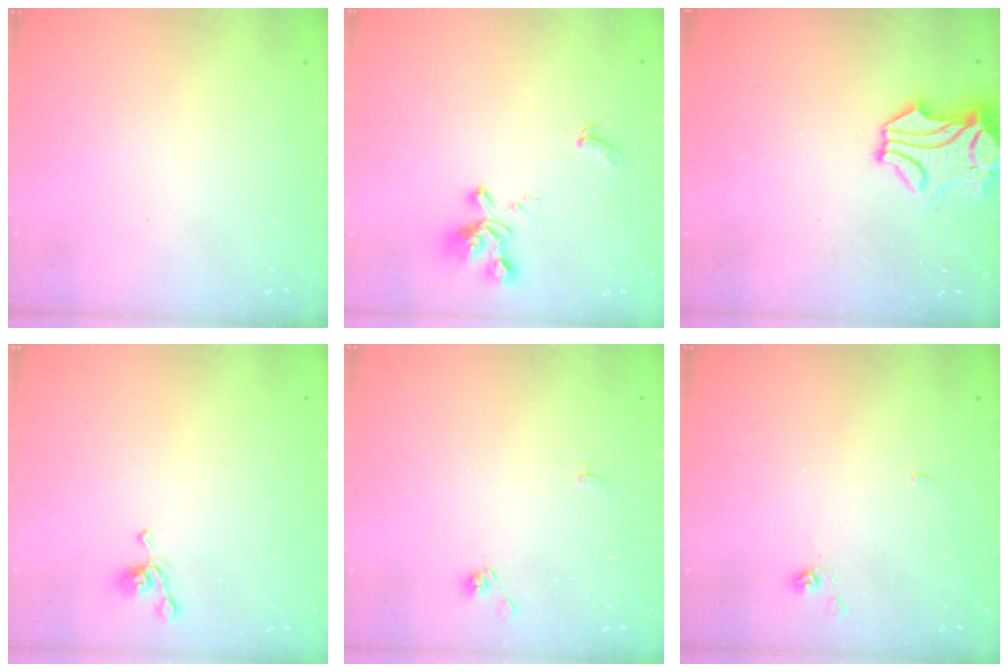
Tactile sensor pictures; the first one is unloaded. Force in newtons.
{"total": 5.1, "press": 5.0, "slide": 0.9}
{"total": 1.4, "press": 0.7, "slide": 1.3}
{"total": 4.9, "press": 4.8, "slide": 0.3}
{"total": 2.1, "press": 2.1, "slide": 0.3}
{"total": 3.7, "press": 3.7, "slide": 0.0}